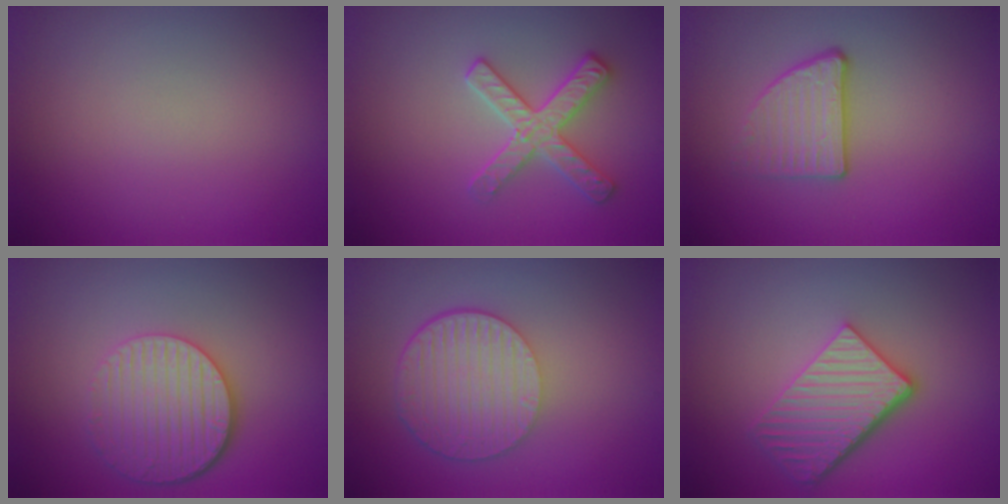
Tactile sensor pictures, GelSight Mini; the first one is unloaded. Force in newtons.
{"total": 3.0, "press": 2.9, "slide": 0.7}
{"total": 2.8, "press": 2.3, "slide": 1.5}
{"total": 5.5, "press": 4.2, "slide": 3.5}
{"total": 6.5, "press": 4.5, "slide": 4.7}
{"total": 4.9, "press": 3.9, "slide": 3.1}